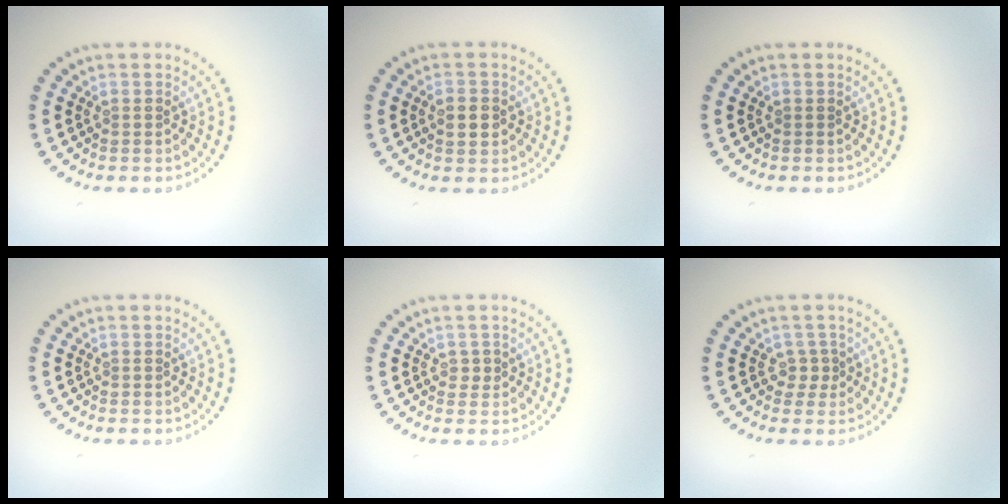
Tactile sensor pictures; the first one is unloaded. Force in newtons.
{"total": 2.4, "press": 2.4, "slide": 0.0}
{"total": 0.0}
{"total": 0.0}
{"total": 0.8, "press": 0.8, "slide": 0.3}
{"total": 1.4, "press": 0.9, "slide": 1.0}